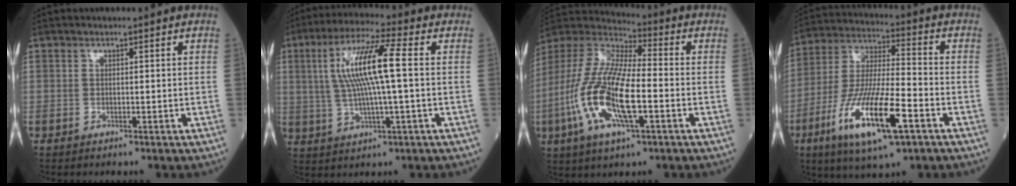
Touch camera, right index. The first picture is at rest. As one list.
[{"total": 11.8, "force": [1.7, 0.9, 11.6], "torque": [-0.232, 0.017, 0.030]}, {"total": 17.3, "force": [-4.5, 4.5, 16.2], "torque": [-0.347, -0.010, -0.087]}, {"total": 16.9, "force": [-7.3, 2.9, 14.9], "torque": [-0.297, -0.023, -0.127]}]